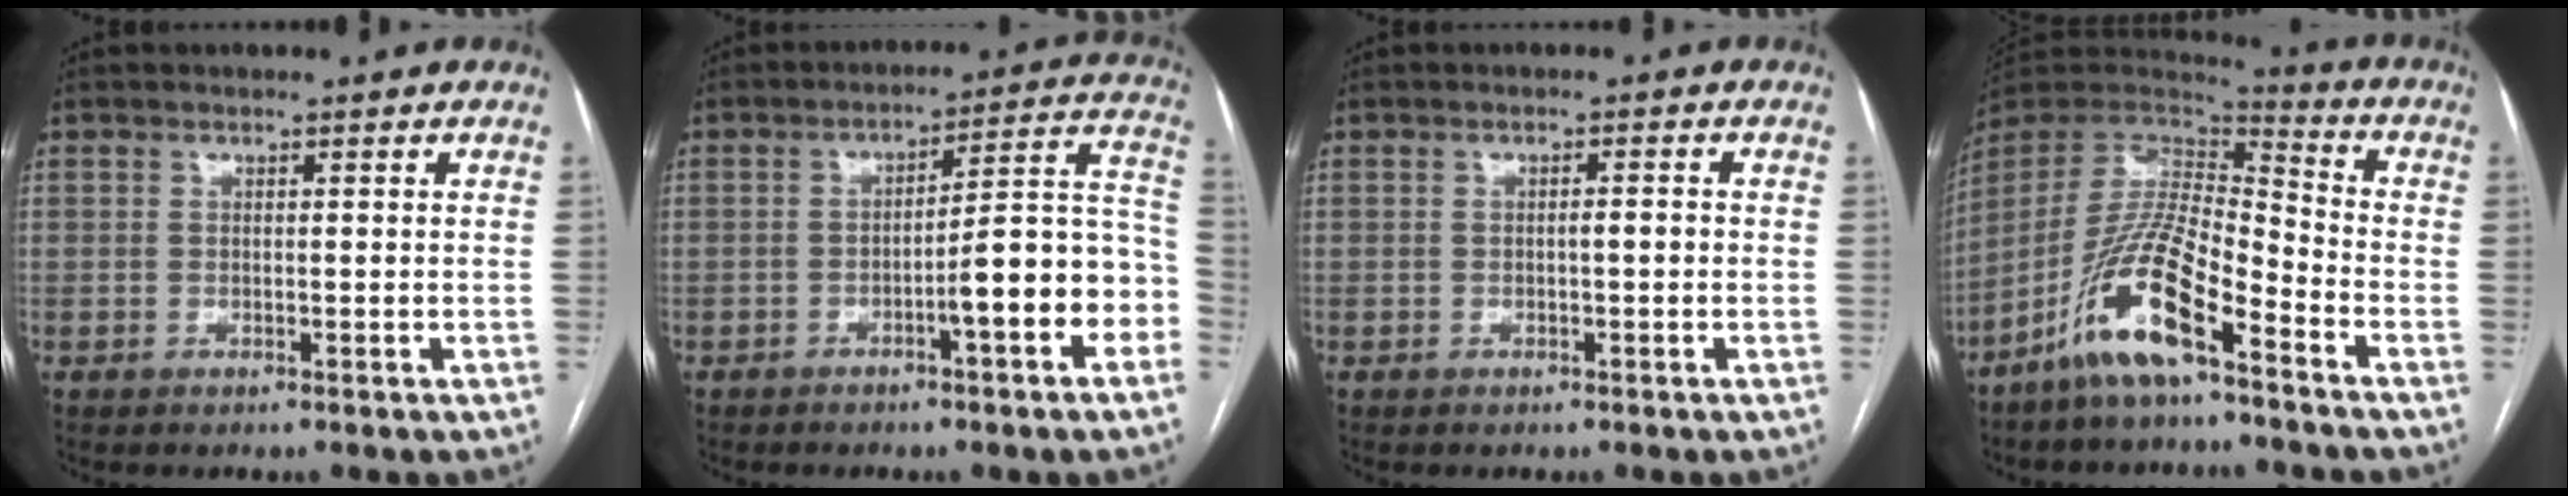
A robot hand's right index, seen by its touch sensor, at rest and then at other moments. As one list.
[{"total": 11.6, "force": [-4.3, 1.3, 10.7], "torque": [-0.124, 0.034, -0.059]}, {"total": 1.4, "force": [-0.3, 0.2, 1.3], "torque": [-0.019, 0.003, -0.004]}, {"total": 14.3, "force": [-8.7, 2.7, 11.1], "torque": [-0.223, -0.003, -0.166]}]